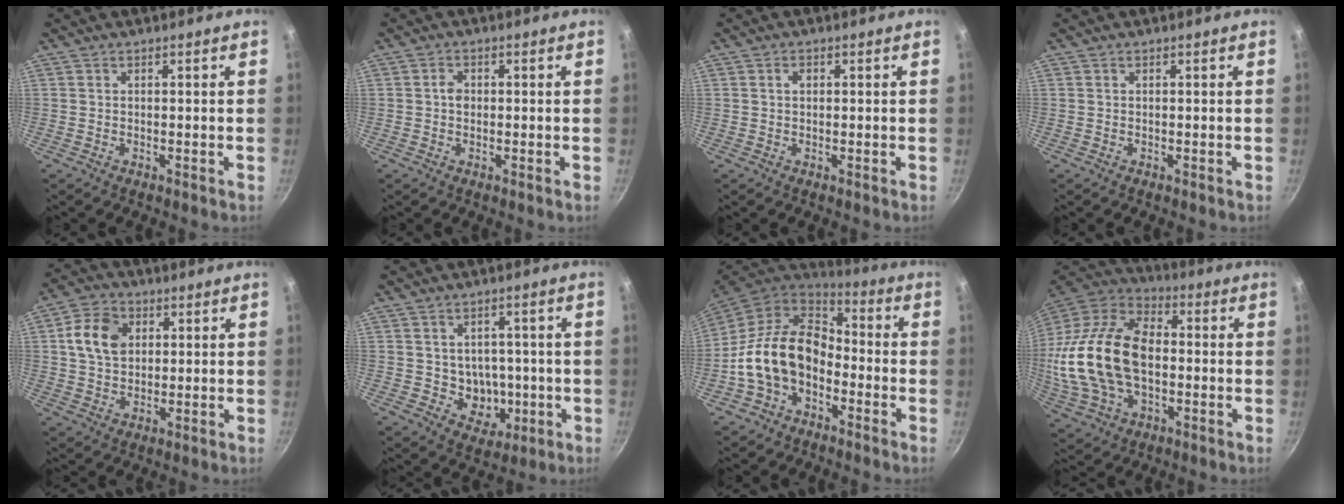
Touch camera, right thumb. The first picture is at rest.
{"total": 1.9, "force": [0.1, 1.5, 1.1], "torque": [-0.015, 0.005, -0.002]}
{"total": 1.4, "force": [0.4, 1.0, 0.9], "torque": [-0.012, 0.004, 0.004]}
{"total": 0.0}
{"total": 9.2, "force": [2.3, 6.8, 5.7], "torque": [-0.088, 0.007, 0.033]}
{"total": 7.9, "force": [-0.6, 7.0, 3.6], "torque": [-0.016, 0.005, 0.003]}
{"total": 15.8, "force": [-3.7, 11.1, 10.5], "torque": [-0.161, 0.050, -0.081]}
{"total": 25.0, "force": [-1.1, 15.7, 19.4], "torque": [-0.371, 0.032, -0.019]}